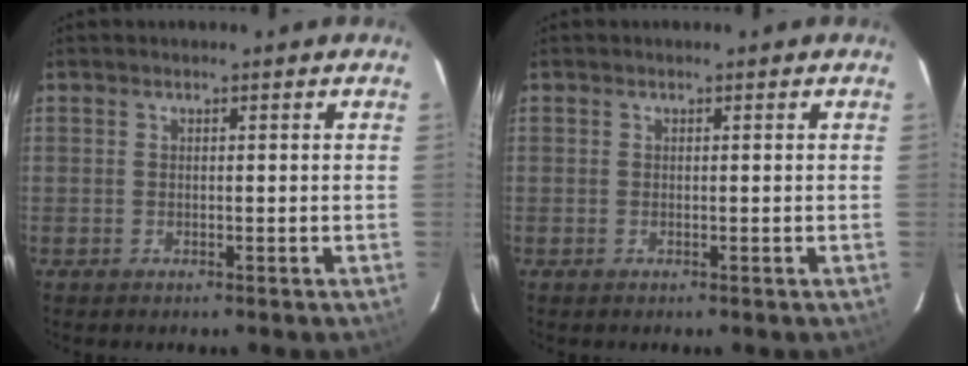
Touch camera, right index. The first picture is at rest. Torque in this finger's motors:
{"motor_torque": [0.10, 0.02, 0.03, 0.00]}